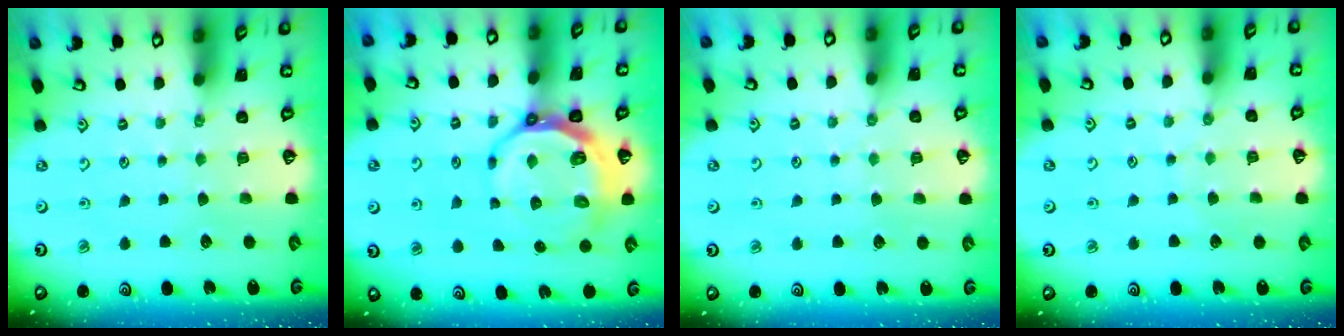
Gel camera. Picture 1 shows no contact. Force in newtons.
{"total": 10.7, "press": 10.0, "slide": 3.8}
{"total": 3.7, "press": 3.7, "slide": 0.5}
{"total": 5.2, "press": 5.2, "slide": 0.4}